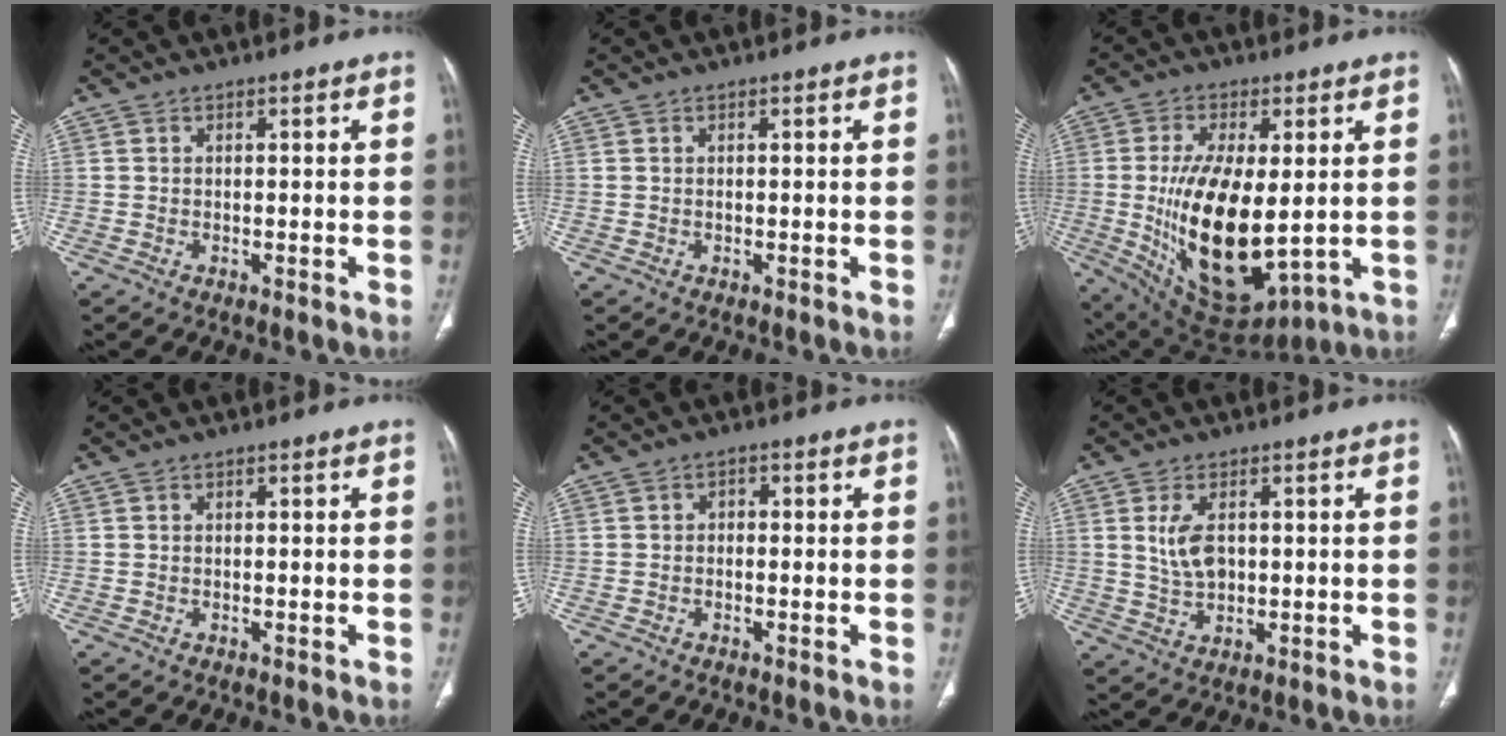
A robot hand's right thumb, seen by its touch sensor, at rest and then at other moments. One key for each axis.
{"total": 0.0}
{"total": 19.3, "fx": -0.6, "fy": 8.8, "fz": 17.1, "tx": -0.307, "ty": -0.025, "tz": 0.015}
{"total": 0.0}
{"total": 1.4, "fx": -0.2, "fy": 1.1, "fz": 0.9, "tx": -0.005, "ty": 0.005, "tz": -0.010}
{"total": 5.8, "fx": 1.1, "fy": 3.4, "fz": 4.6, "tx": -0.086, "ty": -0.004, "tz": 0.026}